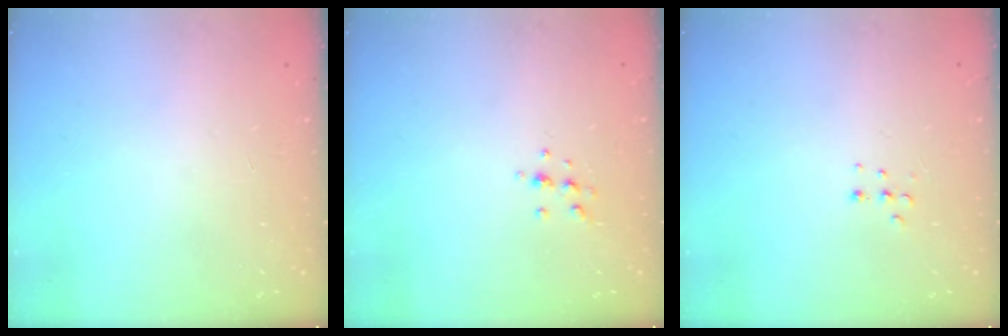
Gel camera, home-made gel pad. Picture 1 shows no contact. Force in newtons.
{"total": 5.5, "press": 5.3, "slide": 1.5}
{"total": 3.8, "press": 3.7, "slide": 0.9}